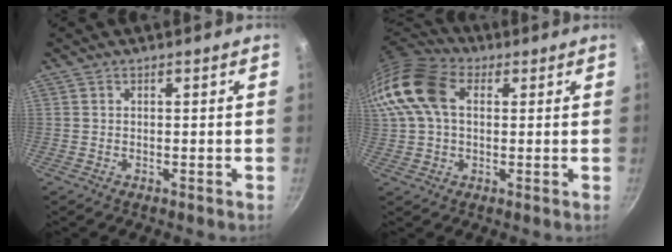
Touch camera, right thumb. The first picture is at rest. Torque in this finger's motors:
{"motor_torque": [-0.54, 1.12, 0.42, -0.35, 0.33]}